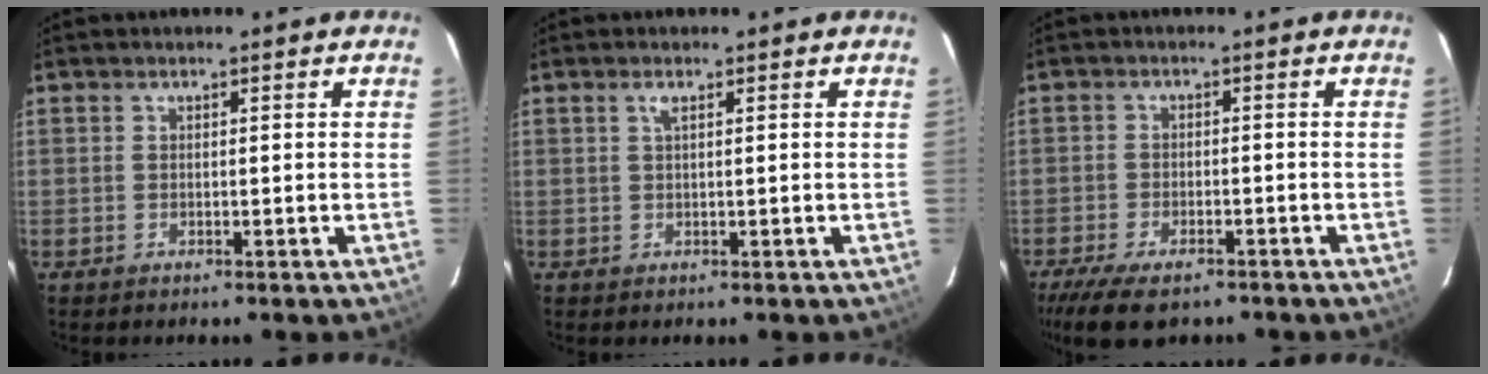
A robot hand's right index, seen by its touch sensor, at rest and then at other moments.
{"total": 1.0, "force": [0.5, 0.1, 0.9], "torque": [-0.019, 0.004, 0.009]}
{"total": 10.3, "force": [-7.7, 3.9, 5.6], "torque": [-0.135, -0.027, -0.132]}